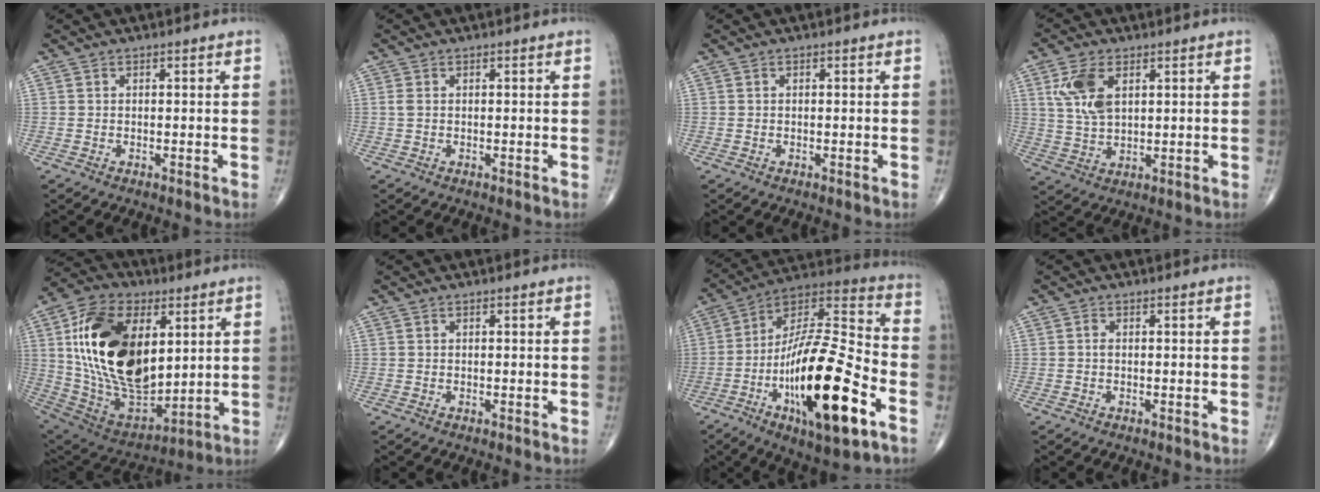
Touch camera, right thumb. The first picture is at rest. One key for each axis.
{"total": 0.8, "fx": 0.1, "fy": 0.5, "fz": 0.7, "tx": -0.018, "ty": 0.004, "tz": 0.003}
{"total": 0.0}
{"total": 8.5, "fx": 3.0, "fy": 4.7, "fz": 6.4, "tx": -0.129, "ty": -0.008, "tz": 0.063}
{"total": 27.3, "fx": 5.8, "fy": 15.8, "fz": 21.5, "tx": -0.386, "ty": -0.028, "tz": 0.115}
{"total": 0.0}
{"total": 26.8, "fx": -9.7, "fy": 8.0, "fz": 23.6, "tx": -0.426, "ty": 0.043, "tz": -0.160}
{"total": 0.8, "fx": -0.1, "fy": 0.4, "fz": 0.6, "tx": -0.014, "ty": 0.000, "tz": -0.003}